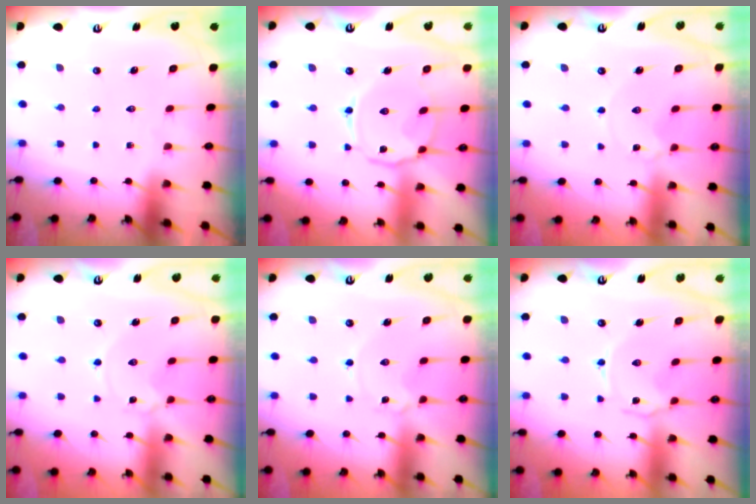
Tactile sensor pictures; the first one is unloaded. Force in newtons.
{"total": 7.0, "press": 7.0, "slide": 0.5}
{"total": 0.6, "press": 0.5, "slide": 0.2}
{"total": 1.3, "press": 1.3, "slide": 0.2}
{"total": 0.0}
{"total": 0.8, "press": 0.7, "slide": 0.4}